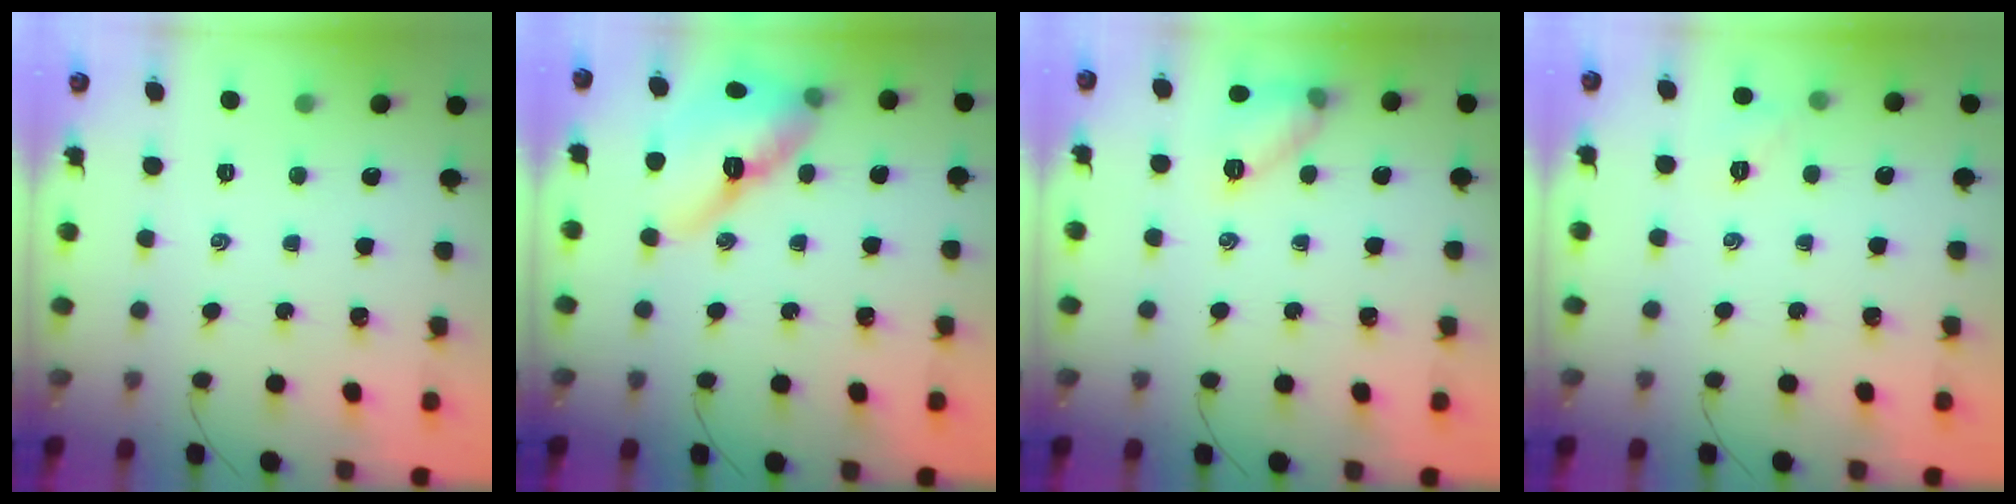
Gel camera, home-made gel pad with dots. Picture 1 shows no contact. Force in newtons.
{"total": 16.4, "press": 16.0, "slide": 3.7}
{"total": 9.7, "press": 9.6, "slide": 1.4}
{"total": 5.7, "press": 5.5, "slide": 1.4}